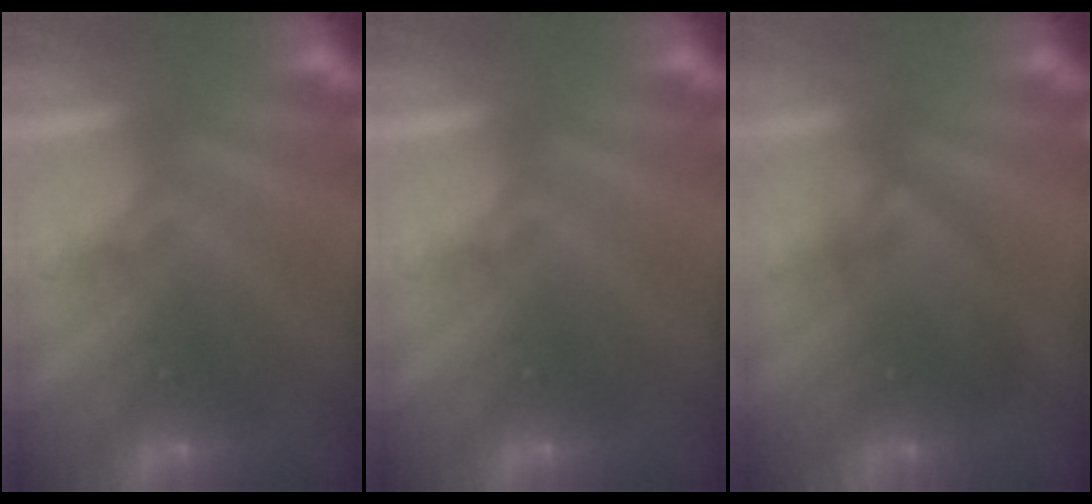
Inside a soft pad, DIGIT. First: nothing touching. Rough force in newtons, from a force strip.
{"total": 0.0}
{"total": 2.7}